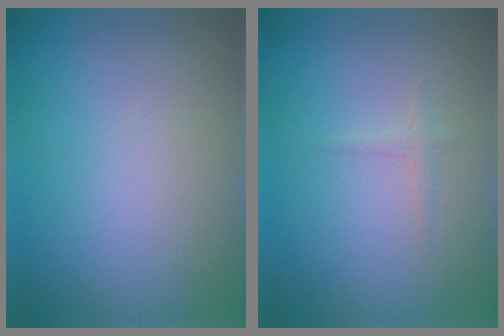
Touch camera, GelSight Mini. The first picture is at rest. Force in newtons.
{"total": 0.7, "press": 0.7, "slide": 0.0}